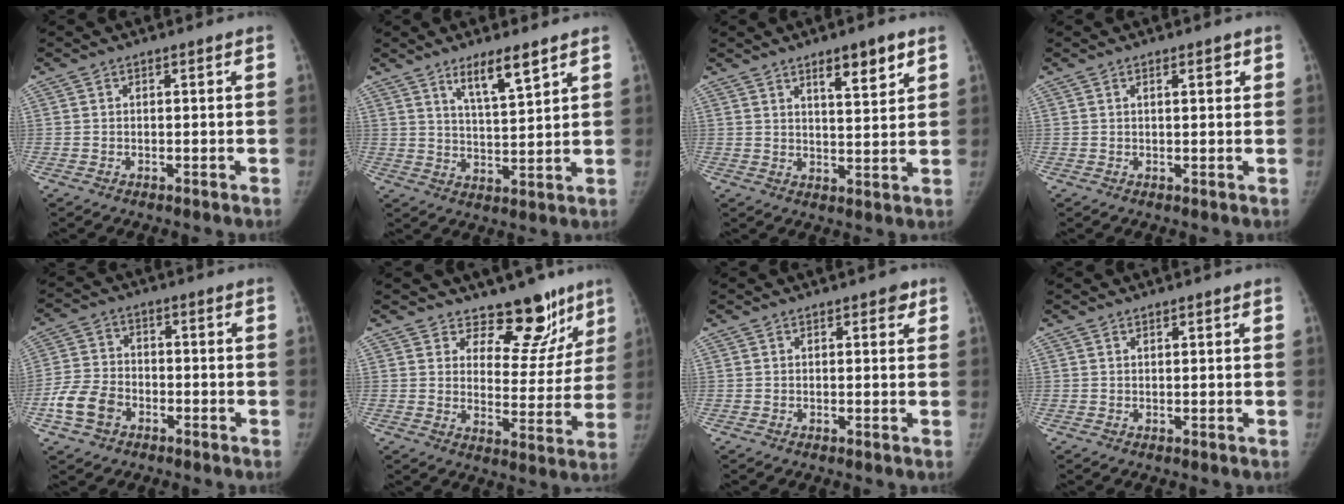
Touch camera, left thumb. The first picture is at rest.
{"total": 7.6, "force": [5.1, 1.3, 5.5], "torque": [-0.091, -0.036, 0.093]}
{"total": 7.3, "force": [4.5, 2.0, 5.5], "torque": [-0.068, -0.029, 0.069]}
{"total": 2.0, "force": [0.9, 0.7, 1.7], "torque": [-0.017, -0.001, 0.011]}
{"total": 8.3, "force": [-3.7, 5.9, 4.5], "torque": [-0.089, 0.019, -0.071]}
{"total": 12.2, "force": [9.3, 6.6, 4.3], "torque": [0.004, -0.068, 0.125]}
{"total": 1.8, "force": [1.0, 1.0, 1.2], "torque": [-0.002, -0.002, 0.009]}
{"total": 0.7, "force": [0.5, 0.2, 0.4], "torque": [-0.007, -0.002, 0.009]}